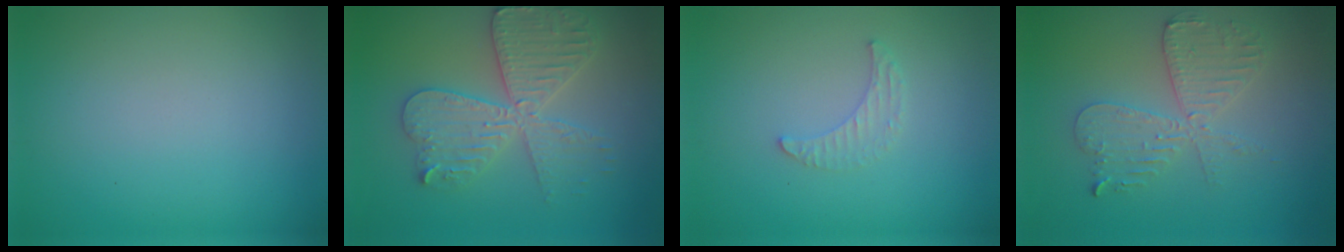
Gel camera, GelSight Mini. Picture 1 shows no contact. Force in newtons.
{"total": 5.7, "press": 5.6, "slide": 0.7}
{"total": 1.3, "press": 1.3, "slide": 0.4}
{"total": 4.1, "press": 3.6, "slide": 2.1}